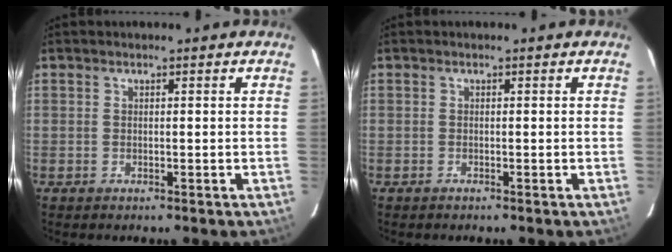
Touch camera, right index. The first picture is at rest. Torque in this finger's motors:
{"motor_torque": [-0.05, -0.12, 0.10, 0.01]}